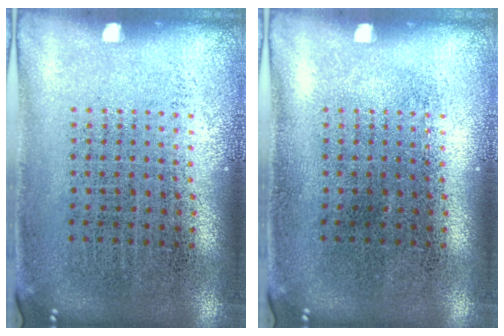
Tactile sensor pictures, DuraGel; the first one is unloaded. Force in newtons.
{"total": 0.0}